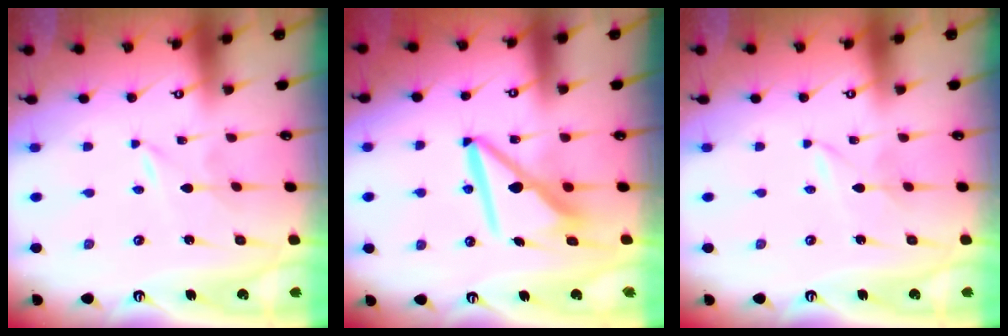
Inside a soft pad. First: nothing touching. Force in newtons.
{"total": 9.9, "press": 9.8, "slide": 1.2}
{"total": 1.3, "press": 1.3, "slide": 0.2}